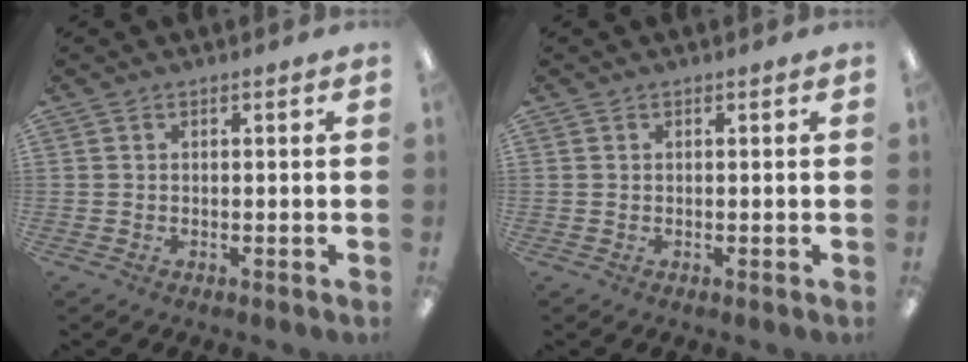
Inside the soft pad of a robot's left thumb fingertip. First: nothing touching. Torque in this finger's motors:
{"motor_torque": [-0.13, 0.14, 0.04, -0.01, 0.00]}